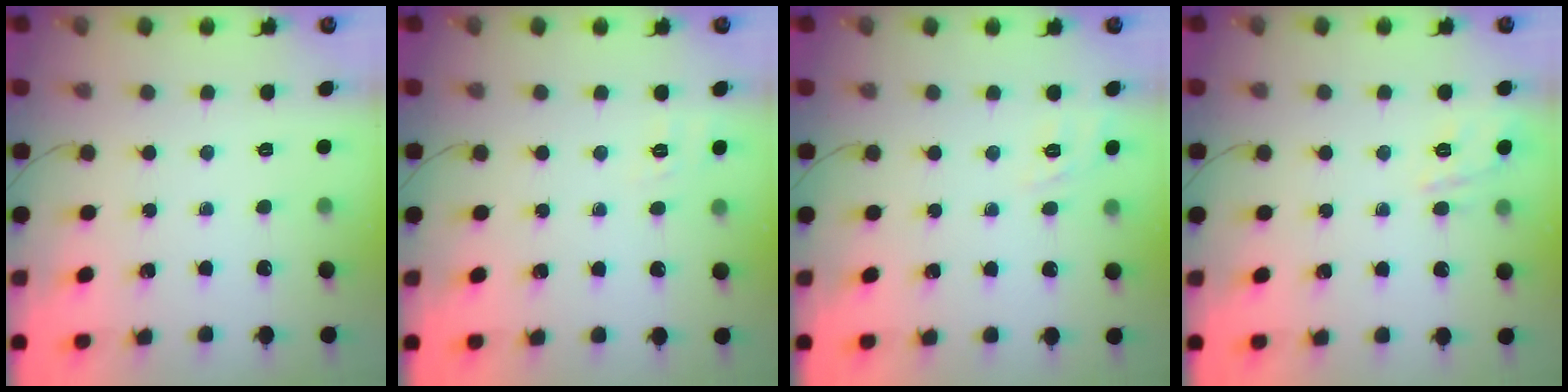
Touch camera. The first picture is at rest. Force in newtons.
{"total": 1.8, "press": 0.1, "slide": 1.8}
{"total": 2.0, "press": 0.4, "slide": 1.9}
{"total": 2.4, "press": 2.0, "slide": 1.3}